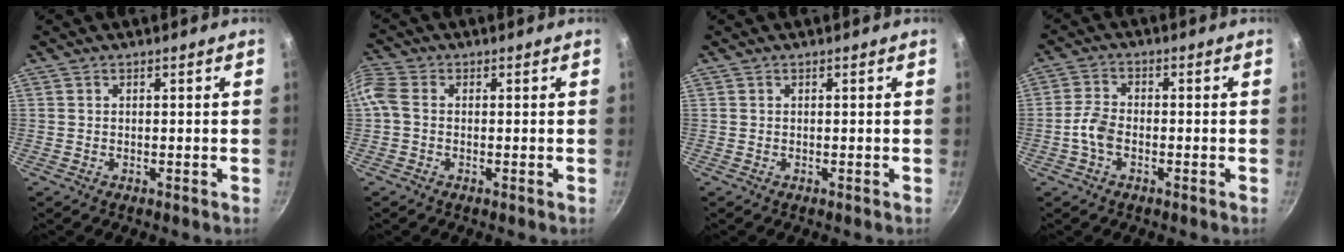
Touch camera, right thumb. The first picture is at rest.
{"total": 3.7, "force": [-0.4, 2.6, 2.6], "torque": [-0.064, 0.011, -0.021]}
{"total": 0.0}
{"total": 4.8, "force": [-1.5, 2.8, 3.6], "torque": [-0.077, 0.019, -0.038]}